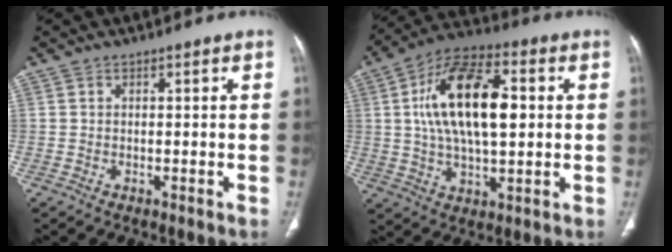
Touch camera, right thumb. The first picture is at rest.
{"total": 19.1, "force": [2.9, 9.1, 16.5], "torque": [-0.282, 0.013, 0.044]}